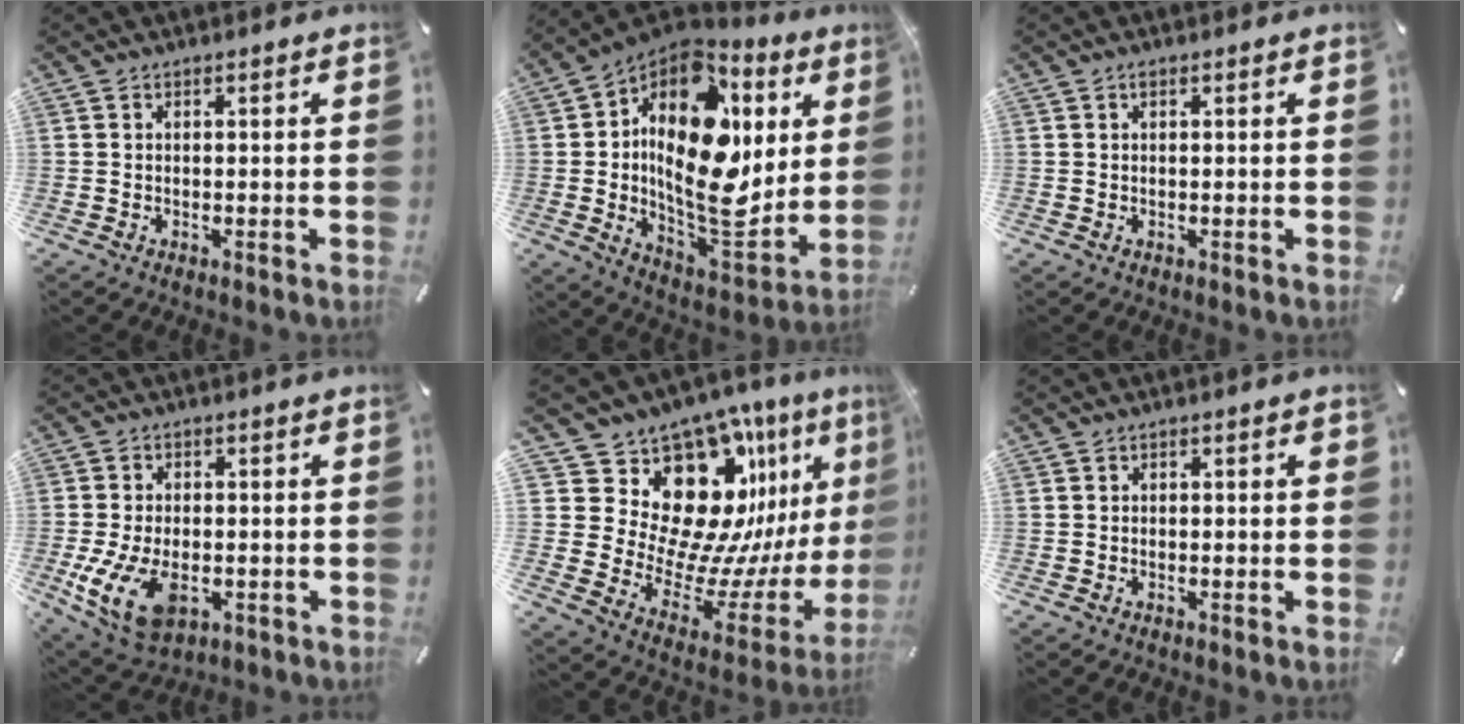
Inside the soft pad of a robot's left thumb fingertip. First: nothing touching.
{"total": 25.6, "force": [4.5, 14.6, 20.5], "torque": [-0.365, -0.065, 0.071]}
{"total": 0.6, "force": [0.3, 0.3, 0.4], "torque": [-0.009, 0.001, 0.005]}
{"total": 11.6, "force": [-3.0, 7.4, 8.5], "torque": [-0.182, -0.003, -0.050]}
{"total": 19.4, "force": [13.2, 10.5, 9.4], "torque": [-0.128, -0.158, 0.247]}
{"total": 0.8, "force": [-0.1, 0.6, 0.5], "torque": [-0.008, 0.004, -0.003]}